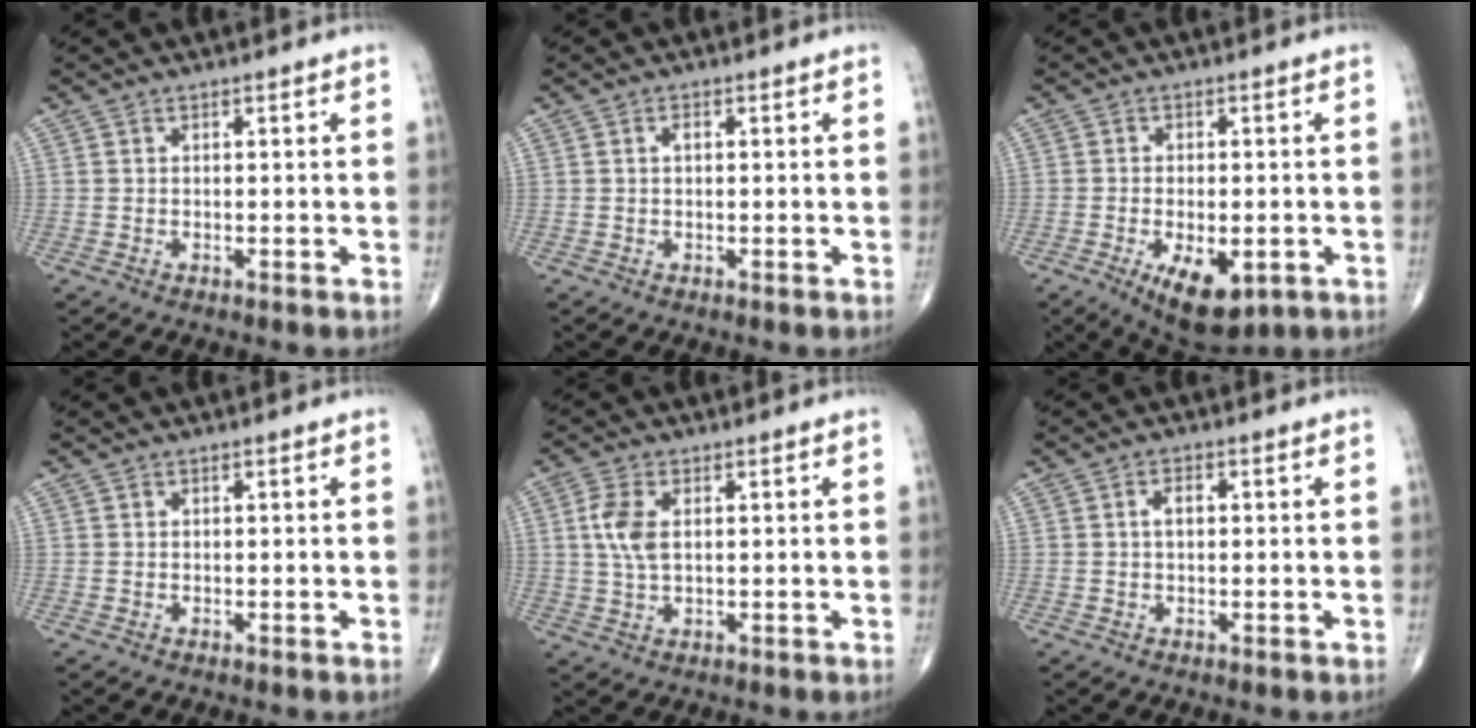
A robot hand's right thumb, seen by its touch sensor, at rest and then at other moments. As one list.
[{"total": 1.1, "force": [0.1, 0.6, 0.9], "torque": [-0.012, 0.002, 0.000]}, {"total": 10.4, "force": [-3.8, 5.1, 8.2], "torque": [-0.120, -0.004, -0.046]}, {"total": 0.0}, {"total": 5.7, "force": [1.1, 3.0, 4.7], "torque": [-0.110, 0.004, 0.022]}, {"total": 2.4, "force": [0.3, 1.3, 1.9], "torque": [-0.031, 0.008, 0.003]}]